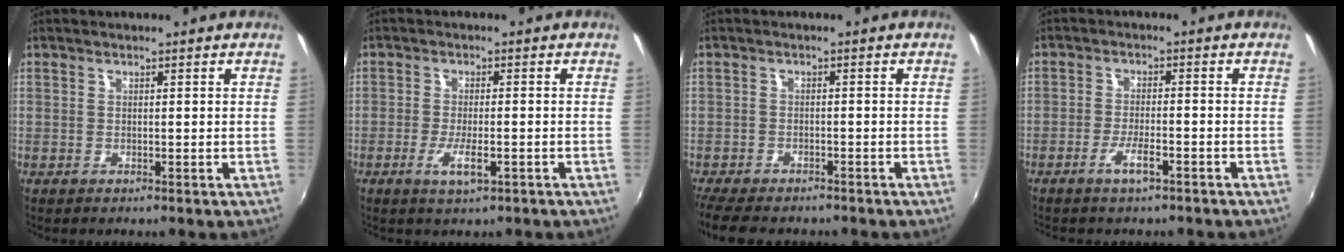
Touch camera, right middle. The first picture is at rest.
{"total": 4.2, "force": [-2.1, 1.1, 3.5], "torque": [-0.074, -0.009, -0.039]}
{"total": 8.8, "force": [-7.6, 2.6, 3.6], "torque": [-0.093, -0.029, -0.128]}
{"total": 3.7, "force": [-2.6, 0.7, 2.6], "torque": [-0.061, -0.003, -0.048]}